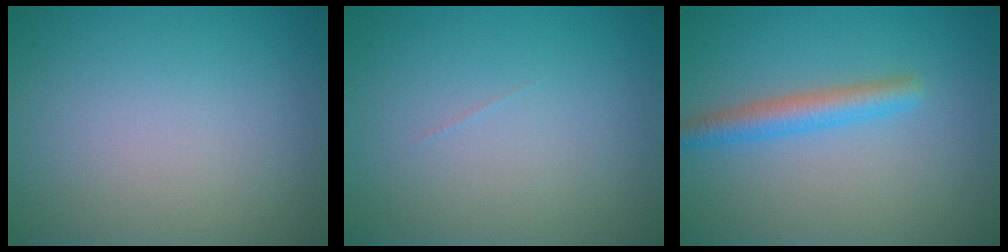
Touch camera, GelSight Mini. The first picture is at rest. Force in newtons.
{"total": 0.0}
{"total": 2.8, "press": 2.8, "slide": 0.0}